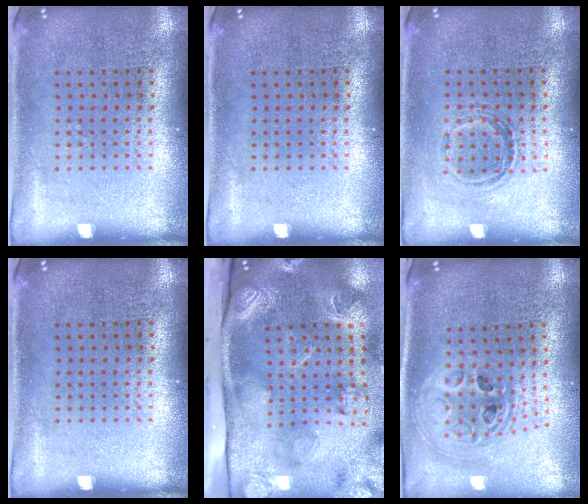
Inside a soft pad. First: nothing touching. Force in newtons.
{"total": 0.0}
{"total": 1.1, "press": 0.9, "slide": 0.6}
{"total": 0.0}
{"total": 4.4, "press": 3.2, "slide": 3.1}
{"total": 2.4, "press": 1.9, "slide": 1.4}